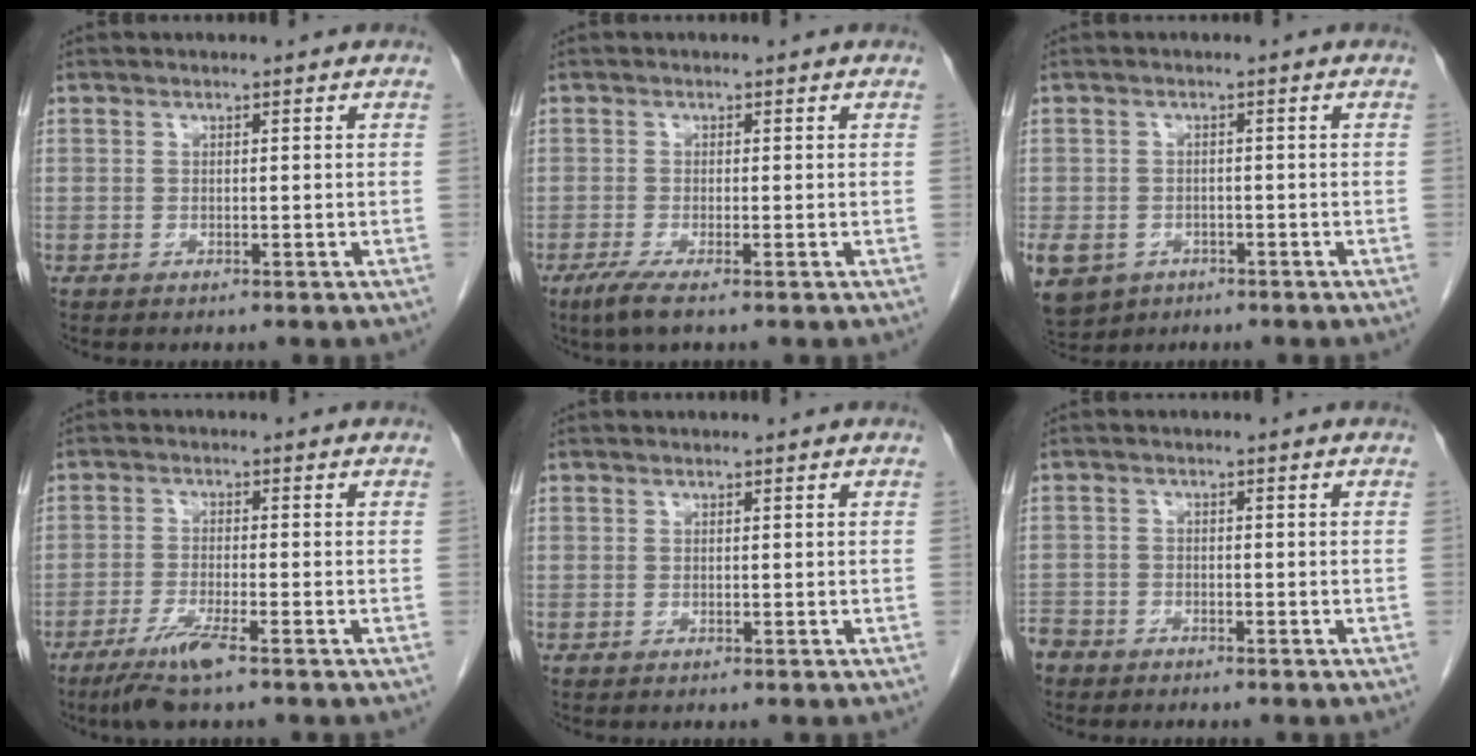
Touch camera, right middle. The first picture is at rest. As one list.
[{"total": 3.1, "force": [-1.9, 0.2, 2.4], "torque": [-0.050, -0.010, -0.040]}, {"total": 15.5, "force": [-7.1, 12.3, 6.2], "torque": [-0.200, -0.013, -0.097]}, {"total": 5.7, "force": [-3.7, 0.0, 4.3], "torque": [-0.090, -0.015, -0.072]}, {"total": 0.0}, {"total": 4.7, "force": [-4.0, 2.5, 0.5], "torque": [-0.016, -0.001, -0.079]}]